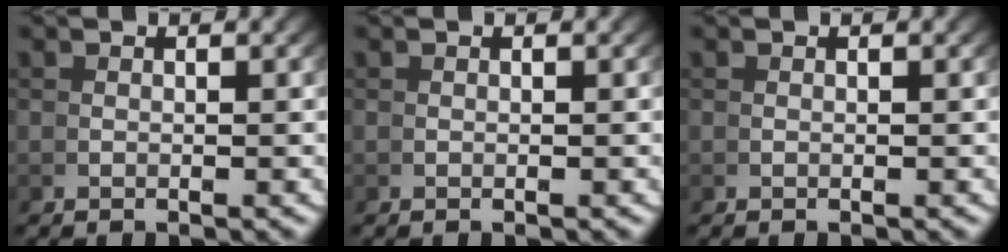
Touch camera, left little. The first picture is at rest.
{"total": 0.0}
{"total": 0.0}